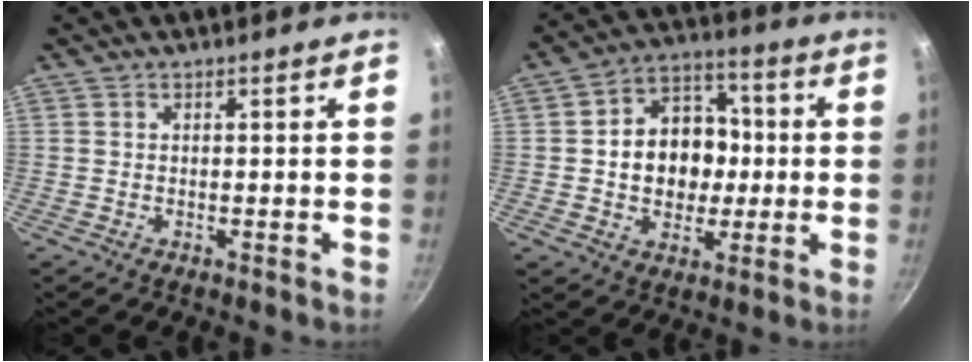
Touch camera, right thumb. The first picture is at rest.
{"total": 14.0, "force": [-0.2, 11.4, 8.3], "torque": [-0.089, 0.025, -0.009]}